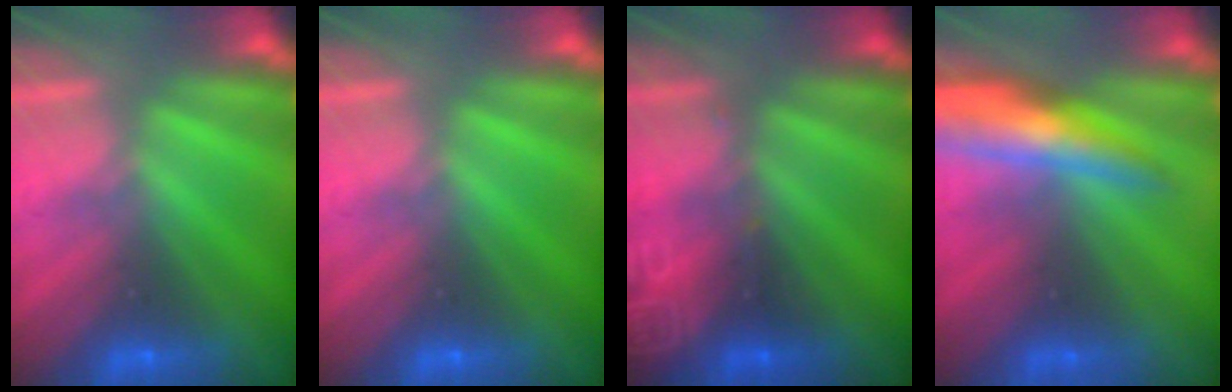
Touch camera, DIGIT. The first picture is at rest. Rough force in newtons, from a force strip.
{"total": 0.0}
{"total": 2.9}
{"total": 7.9}